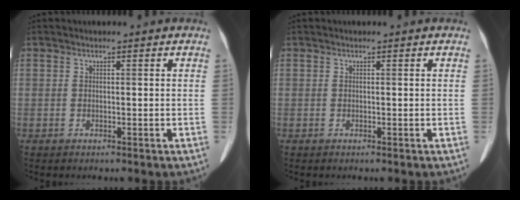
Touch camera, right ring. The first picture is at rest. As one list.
[{"total": 0.0}]